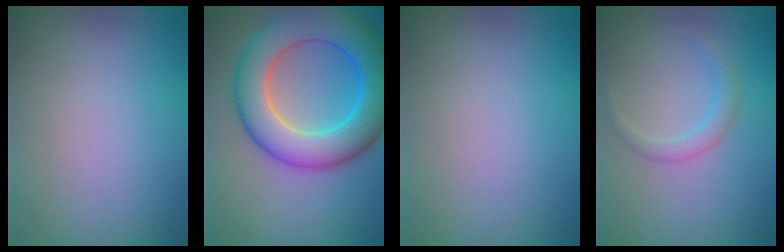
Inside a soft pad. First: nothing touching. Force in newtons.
{"total": 9.4, "press": 9.4, "slide": 0.2}
{"total": 0.0}
{"total": 1.5, "press": 1.5, "slide": 0.1}